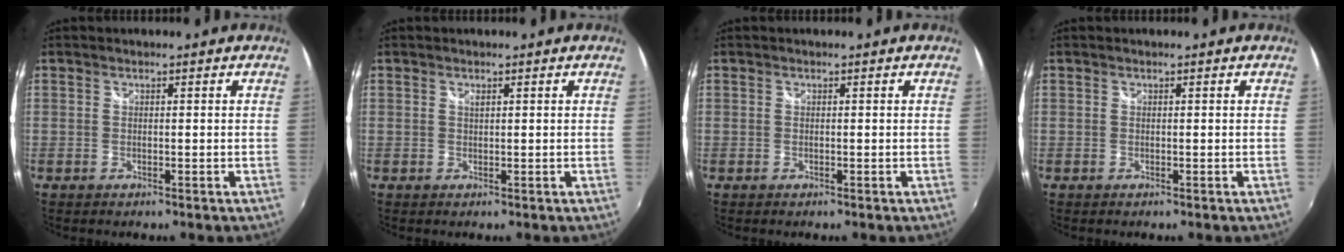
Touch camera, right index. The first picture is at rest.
{"total": 0.5, "force": [0.3, 0.1, 0.4], "torque": [-0.007, 0.002, 0.006]}
{"total": 0.0}
{"total": 0.0}